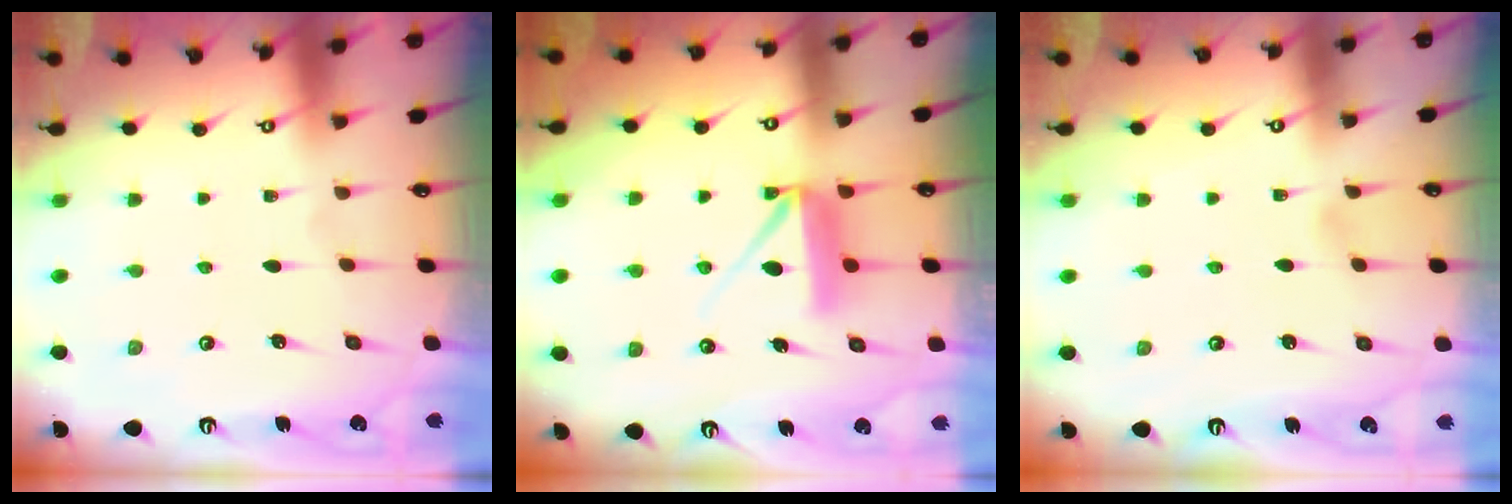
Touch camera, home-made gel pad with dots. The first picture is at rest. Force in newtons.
{"total": 7.1, "press": 7.1, "slide": 0.6}
{"total": 2.4, "press": 2.4, "slide": 0.3}